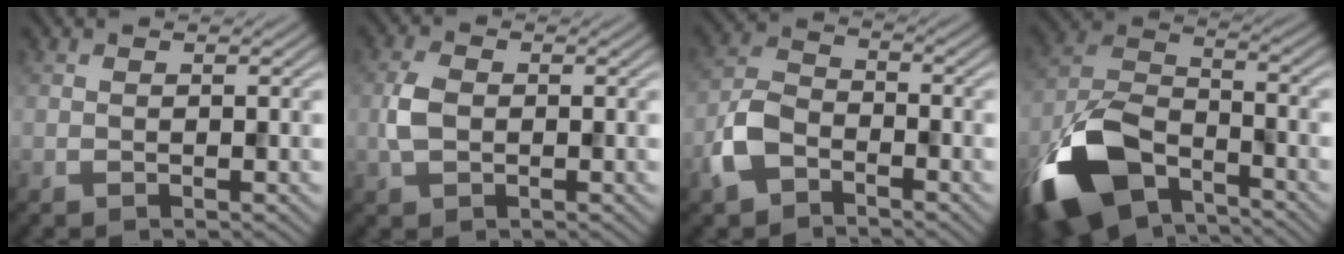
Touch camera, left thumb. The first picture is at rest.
{"total": 3.1, "force": [-0.3, 2.1, 2.3], "torque": [-0.057, 0.003, -0.009]}
{"total": 5.8, "force": [-3.3, 3.4, 3.3], "torque": [-0.076, 0.001, -0.081]}
{"total": 13.9, "force": [-8.7, 6.9, 8.4], "torque": [-0.195, -0.016, -0.180]}